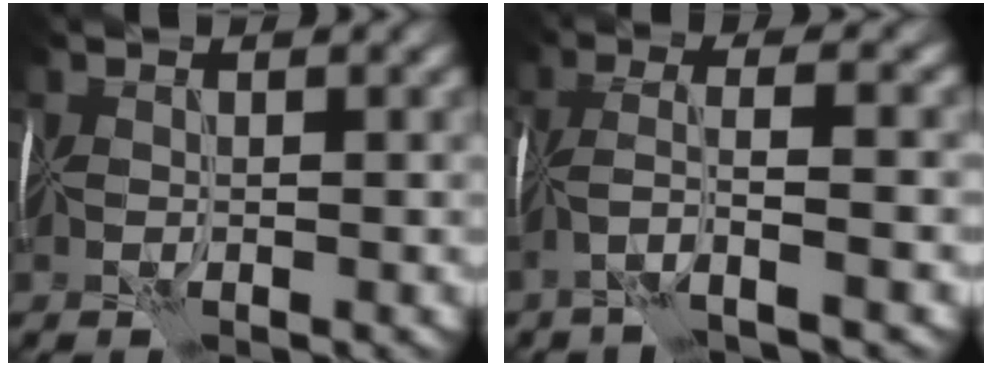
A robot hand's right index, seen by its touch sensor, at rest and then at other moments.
{"total": 4.2, "force": [-1.9, 0.7, 3.7], "torque": [-0.076, 0.013, -0.043]}